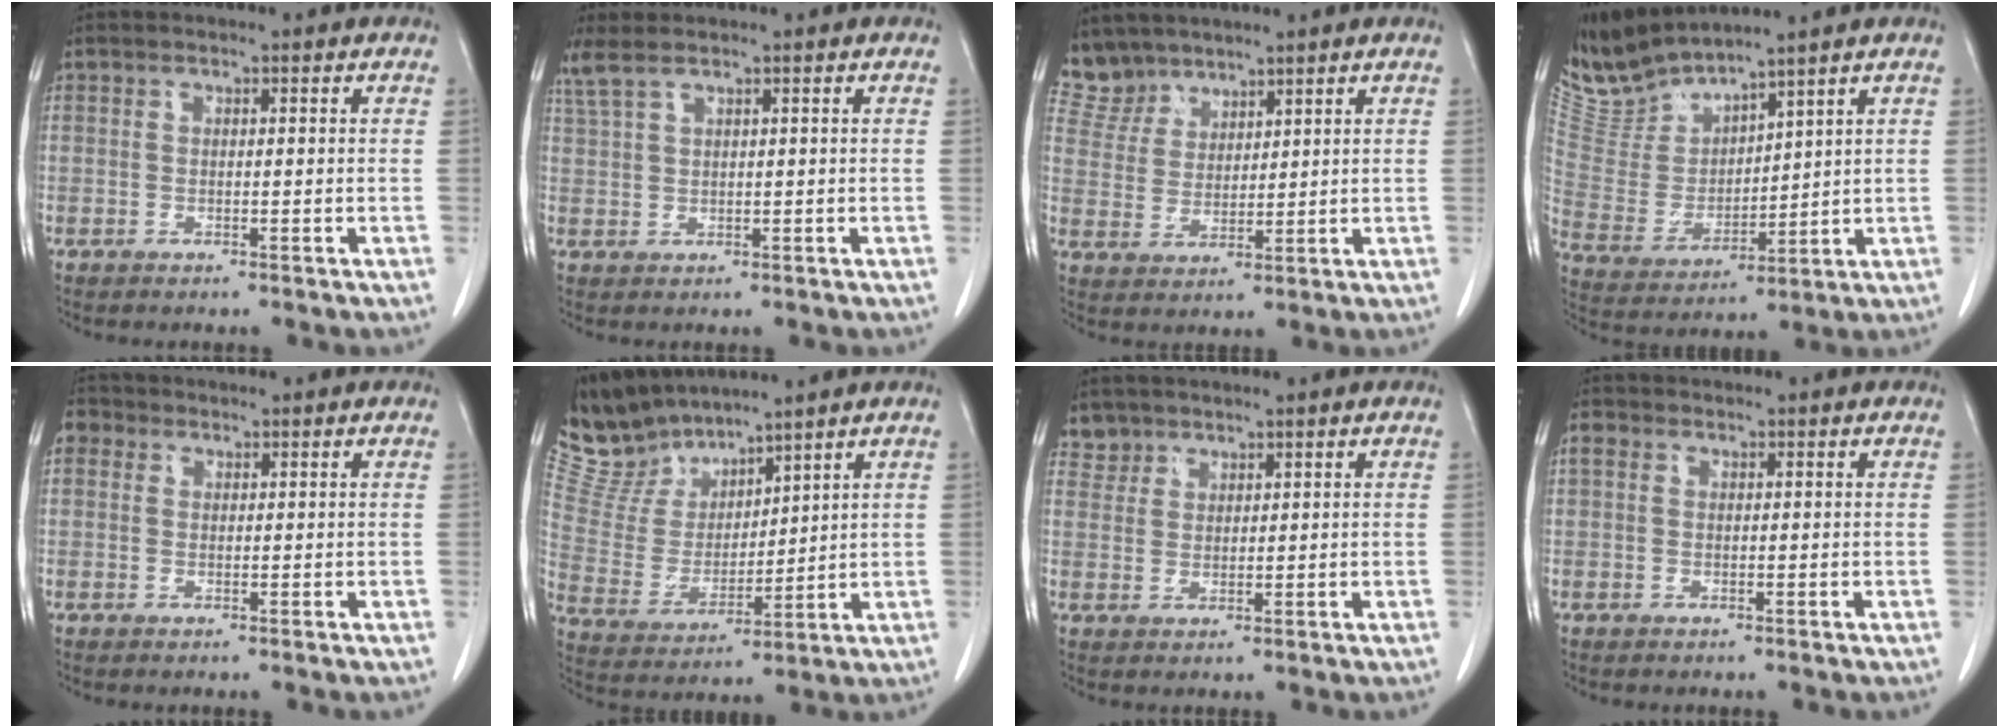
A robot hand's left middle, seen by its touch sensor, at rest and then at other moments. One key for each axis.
{"total": 2.4, "fx": 2.1, "fy": 0.2, "fz": 1.3, "tx": -0.040, "ty": 0.014, "tz": 0.052}
{"total": 5.3, "fx": 4.9, "fy": 2.1, "fz": -0.4, "tx": 0.004, "ty": 0.006, "tz": 0.110}
{"total": 8.2, "fx": 8.2, "fy": 0.0, "fz": 0.9, "tx": -0.047, "ty": -0.001, "tz": 0.189}
{"total": 2.1, "fx": 0.8, "fy": 1.8, "fz": 0.6, "tx": -0.006, "ty": 0.012, "tz": 0.010}
{"total": 9.3, "fx": 8.9, "fy": 2.4, "fz": 0.8, "tx": -0.036, "ty": 0.009, "tz": 0.198}
{"total": 2.4, "fx": 2.0, "fy": 1.3, "fz": -0.6, "tx": 0.018, "ty": 0.007, "tz": 0.035}
{"total": 1.1, "fx": 0.3, "fy": 1.0, "fz": 0.5, "tx": -0.012, "ty": 0.011, "tz": 0.003}